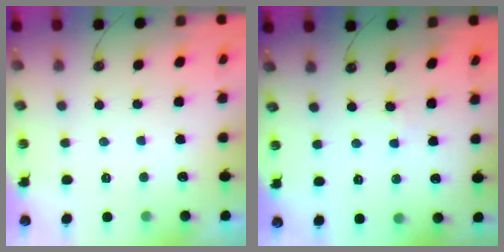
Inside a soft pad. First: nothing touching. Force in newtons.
{"total": 2.4, "press": 2.4, "slide": 0.2}